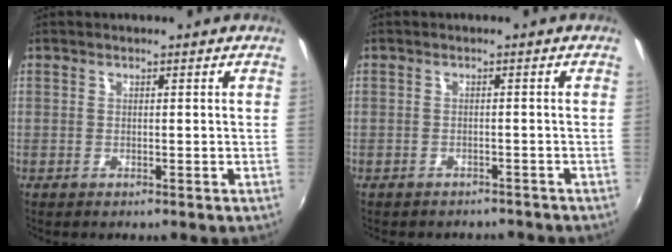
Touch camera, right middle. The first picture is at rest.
{"total": 3.9, "force": [-3.3, 1.9, 0.8], "torque": [-0.020, -0.003, -0.043]}